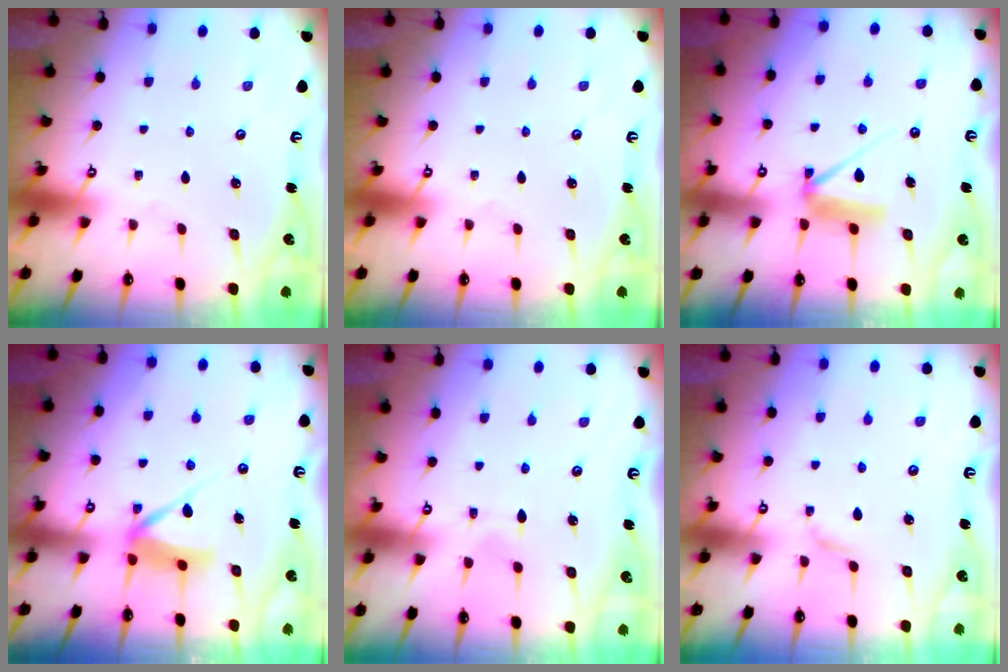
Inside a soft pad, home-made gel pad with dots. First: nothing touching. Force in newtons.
{"total": 0.0}
{"total": 7.5, "press": 7.5, "slide": 0.5}
{"total": 6.7, "press": 6.7, "slide": 0.7}
{"total": 5.2, "press": 5.1, "slide": 0.8}
{"total": 4.0, "press": 4.0, "slide": 0.7}